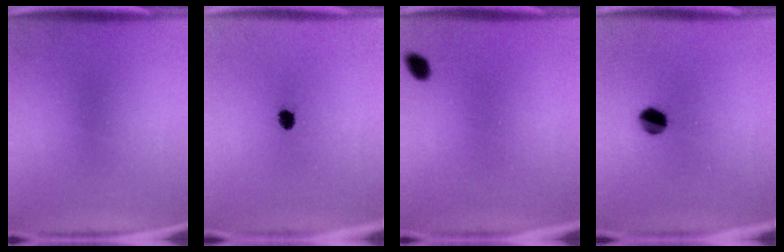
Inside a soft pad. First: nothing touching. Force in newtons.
{"total": 2.4}
{"total": 2.0}
{"total": 5.5}